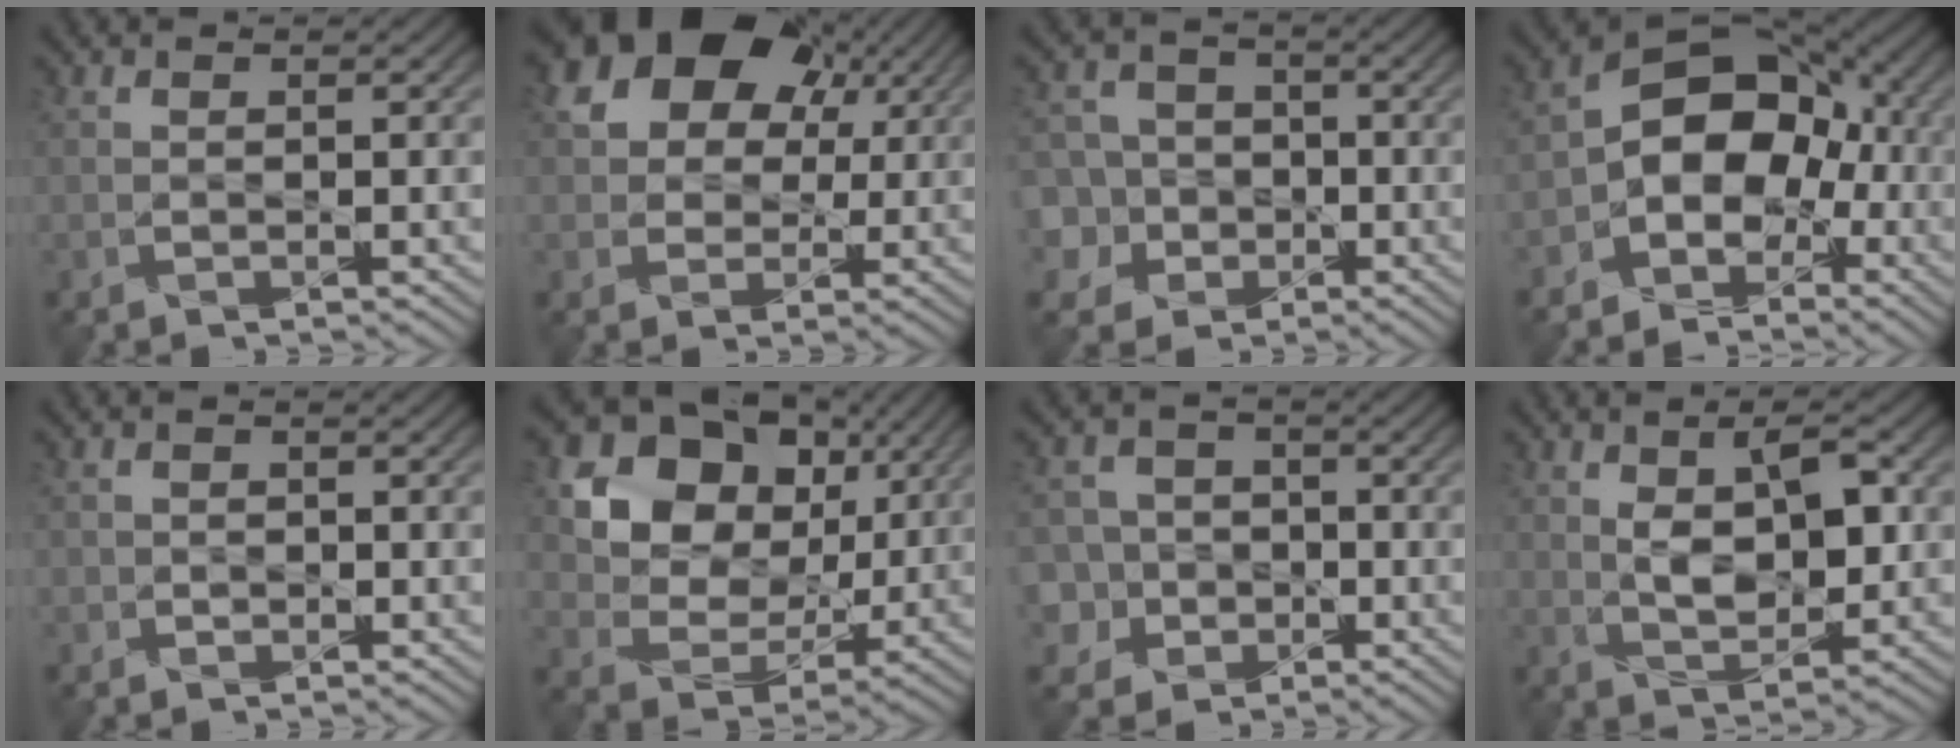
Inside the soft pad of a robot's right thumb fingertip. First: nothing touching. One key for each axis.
{"total": 14.5, "fx": 6.4, "fy": 10.5, "fz": 7.6, "tx": -0.171, "ty": 0.055, "tz": 0.110}
{"total": 8.8, "fx": -2.5, "fy": 8.0, "fz": 2.7, "tx": -0.092, "ty": -0.011, "tz": -0.073}
{"total": 9.8, "fx": -2.5, "fy": 7.1, "fz": 6.4, "tx": -0.096, "ty": 0.004, "tz": -0.066}
{"total": 1.3, "fx": -0.4, "fy": 1.1, "fz": 0.4, "tx": 0.000, "ty": -0.003, "tz": -0.009}
{"total": 13.5, "fx": 4.8, "fy": 10.4, "fz": 7.1, "tx": -0.154, "ty": 0.008, "tz": 0.086}
{"total": 7.8, "fx": -2.0, "fy": 7.1, "fz": 2.3, "tx": -0.073, "ty": 0.004, "tz": -0.066}
{"total": 6.7, "fx": 1.3, "fy": 3.5, "fz": 5.6, "tx": -0.095, "ty": -0.001, "tz": 0.027}